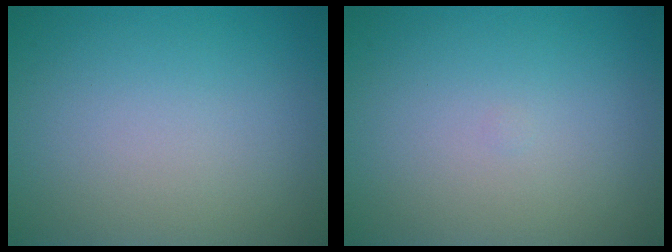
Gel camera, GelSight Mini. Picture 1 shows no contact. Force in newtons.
{"total": 0.0}